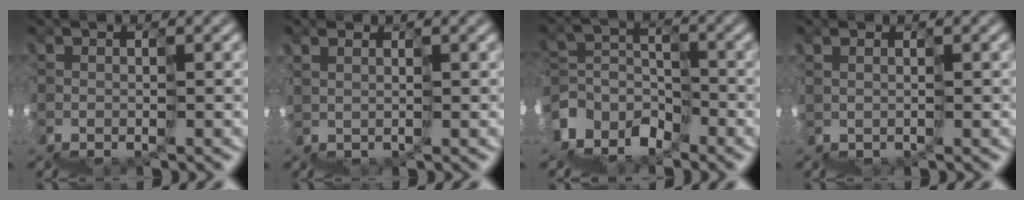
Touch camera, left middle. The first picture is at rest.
{"total": 4.2, "force": [2.3, -1.9, -2.9], "torque": [0.044, 0.032, 0.026]}
{"total": 4.9, "force": [-2.9, -0.9, -3.8], "torque": [0.069, 0.027, -0.078]}
{"total": 2.9, "force": [1.7, -1.3, -2.1], "torque": [0.032, 0.023, 0.015]}